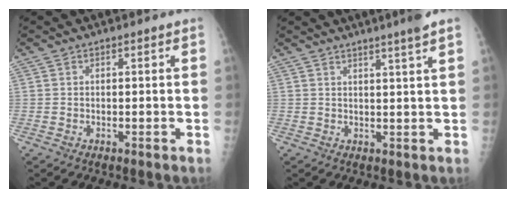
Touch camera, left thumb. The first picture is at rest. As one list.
[{"total": 4.5, "force": [3.2, -0.8, 3.1], "torque": [-0.041, -0.010, 0.046]}]